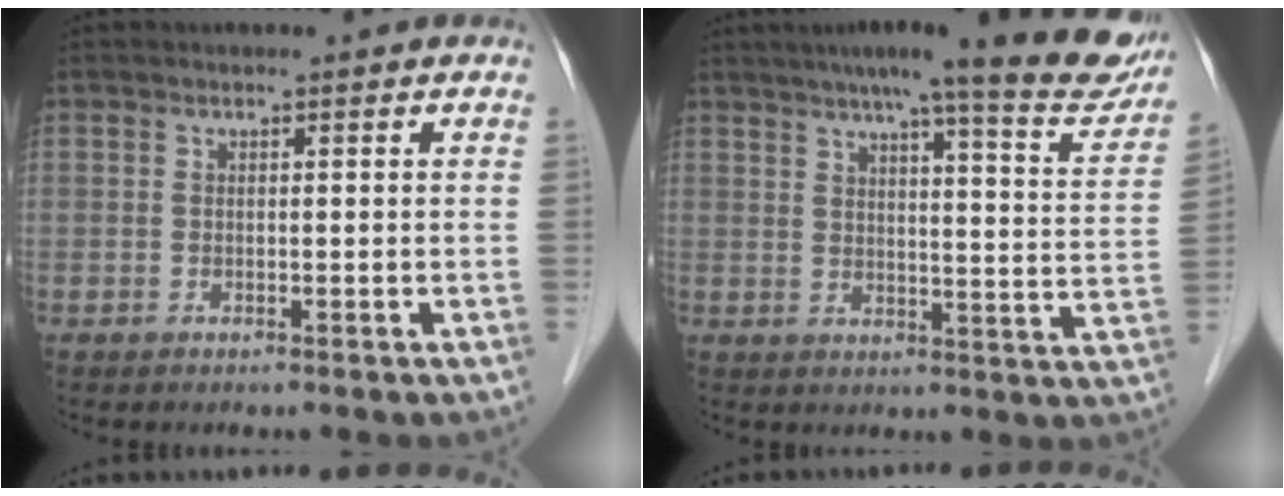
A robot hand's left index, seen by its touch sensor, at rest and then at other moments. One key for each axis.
{"total": 19.6, "fx": 16.3, "fy": 1.7, "fz": 10.7, "tx": -0.137, "ty": -0.016, "tz": 0.194}